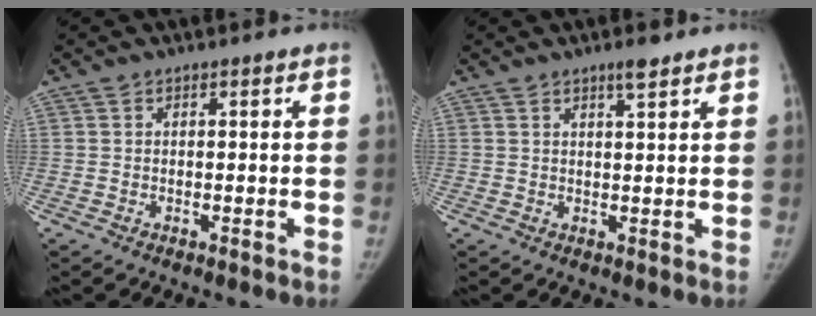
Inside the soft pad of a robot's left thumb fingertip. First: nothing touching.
{"total": 2.8, "force": [2.1, 0.4, 1.9], "torque": [-0.027, -0.015, 0.034]}